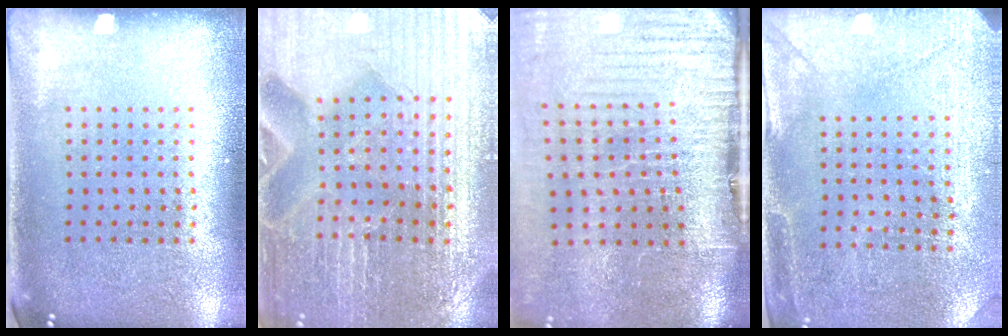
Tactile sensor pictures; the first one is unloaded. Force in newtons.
{"total": 3.3, "press": 3.3, "slide": 0.3}
{"total": 4.7, "press": 3.8, "slide": 2.8}
{"total": 2.9, "press": 2.8, "slide": 0.7}